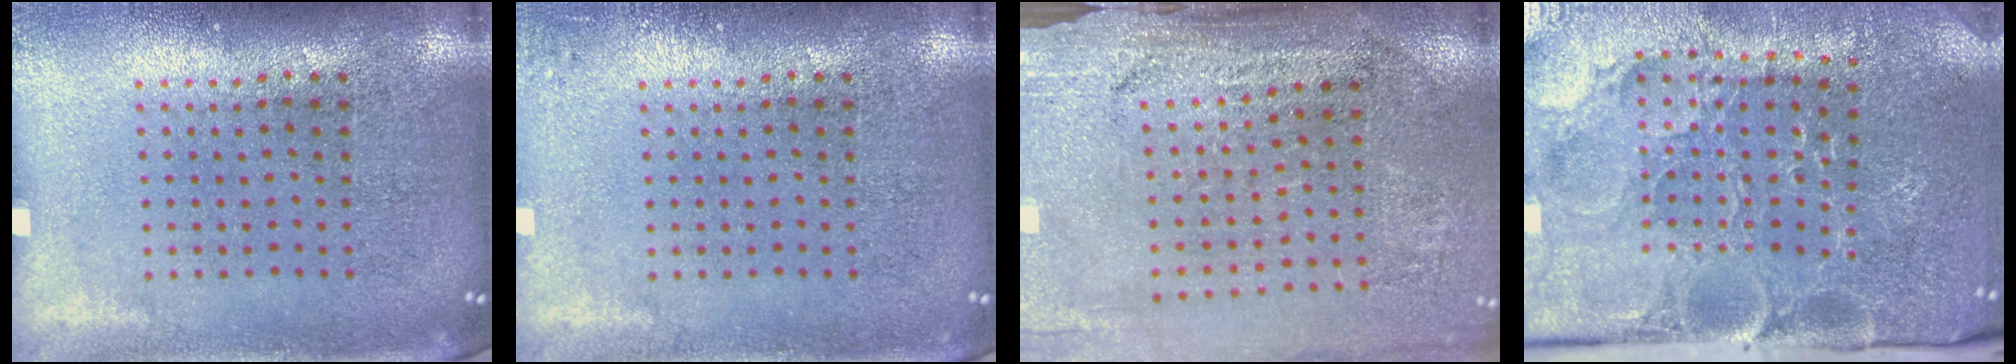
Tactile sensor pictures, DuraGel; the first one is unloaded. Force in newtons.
{"total": 0.8, "press": 0.8, "slide": 0.2}
{"total": 3.1, "press": 3.1, "slide": 0.3}
{"total": 3.9, "press": 3.8, "slide": 1.1}